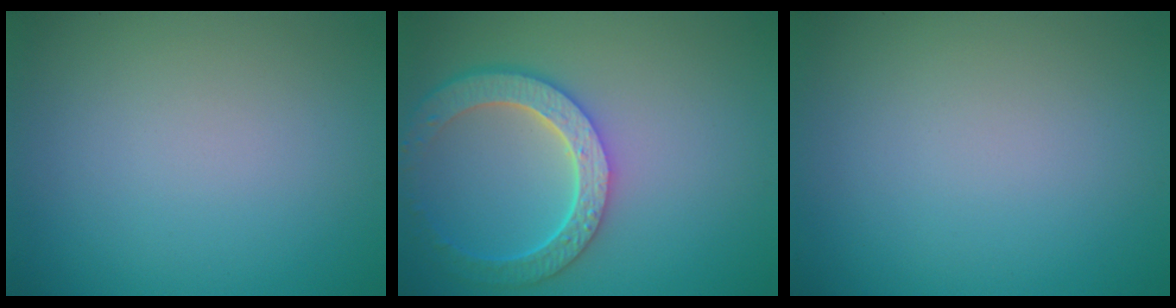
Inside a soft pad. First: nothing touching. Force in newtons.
{"total": 5.9, "press": 4.7, "slide": 3.6}
{"total": 0.0}